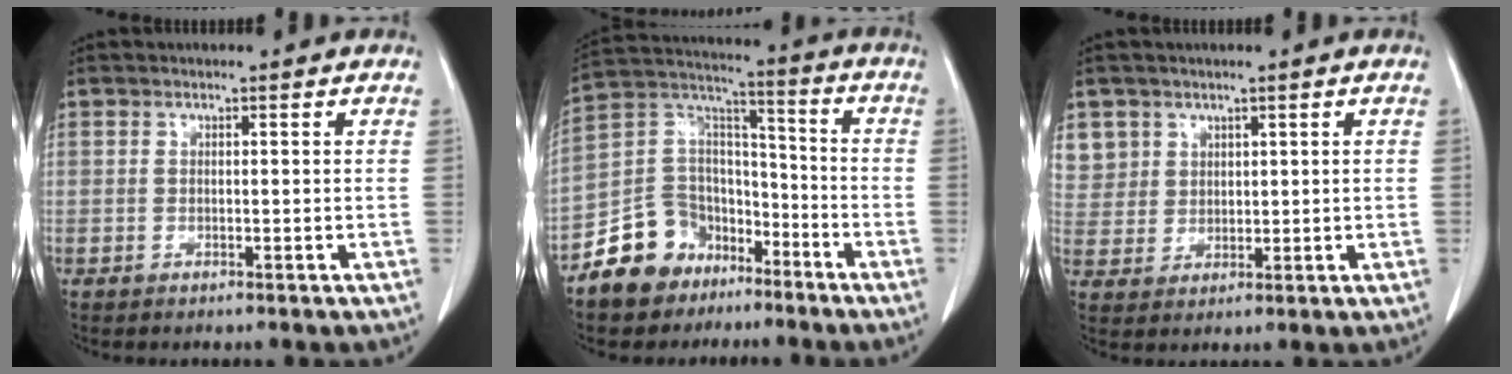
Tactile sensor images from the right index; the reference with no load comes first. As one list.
[{"total": 12.7, "force": [-8.1, 9.2, 3.0], "torque": [-0.063, 0.066, -0.144]}, {"total": 7.4, "force": [4.2, 6.1, 0.2], "torque": [-0.003, 0.007, 0.095]}]